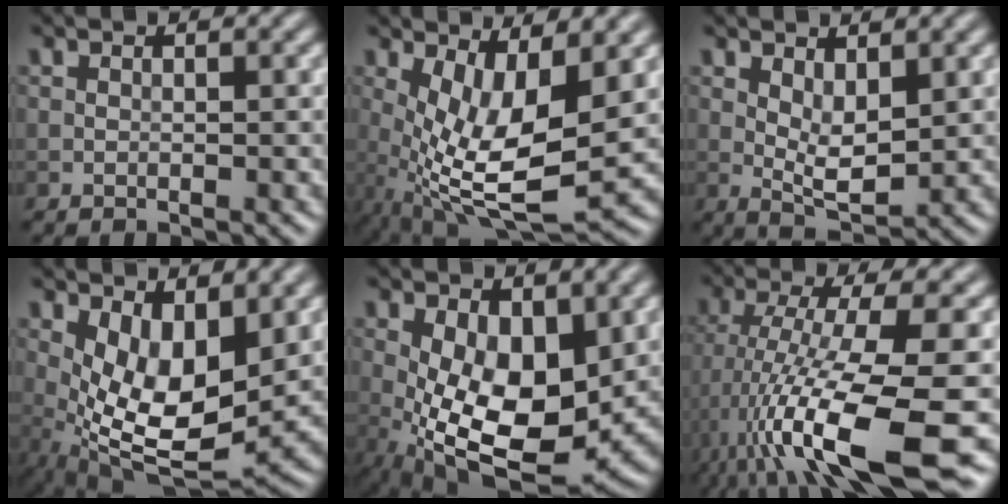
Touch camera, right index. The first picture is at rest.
{"total": 8.8, "force": [0.3, 3.0, 8.3], "torque": [-0.167, -0.020, 0.011]}
{"total": 3.5, "force": [1.0, 1.5, 3.0], "torque": [-0.057, -0.007, 0.024]}
{"total": 8.4, "force": [1.1, 4.0, 7.3], "torque": [-0.140, -0.020, 0.025]}
{"total": 11.0, "force": [-0.6, 5.8, 9.4], "torque": [-0.168, -0.028, 0.002]}
{"total": 13.3, "force": [-5.5, 2.8, 11.8], "torque": [-0.222, -0.017, -0.083]}